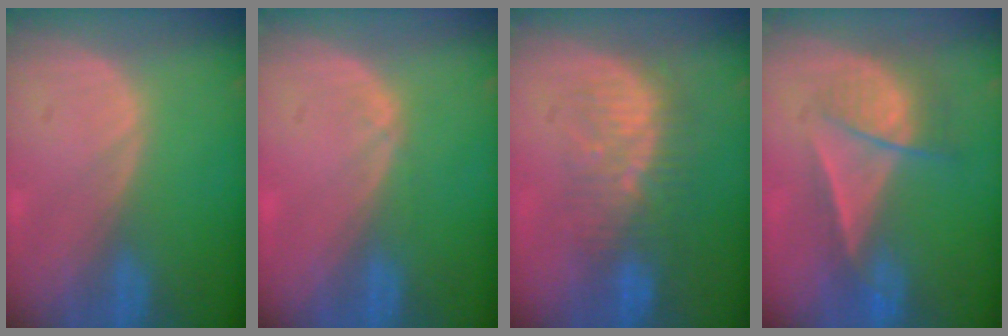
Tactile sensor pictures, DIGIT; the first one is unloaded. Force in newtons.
{"total": 0.7, "press": 0.6, "slide": 0.2}
{"total": 8.3, "press": 7.8, "slide": 2.8}
{"total": 7.1, "press": 6.1, "slide": 3.6}